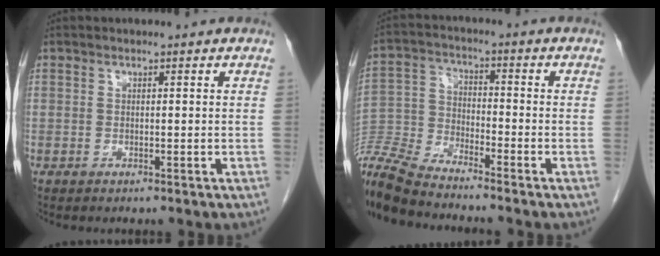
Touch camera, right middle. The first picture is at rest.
{"total": 11.4, "force": [-10.8, 0.2, 3.7], "torque": [-0.079, -0.013, -0.214]}